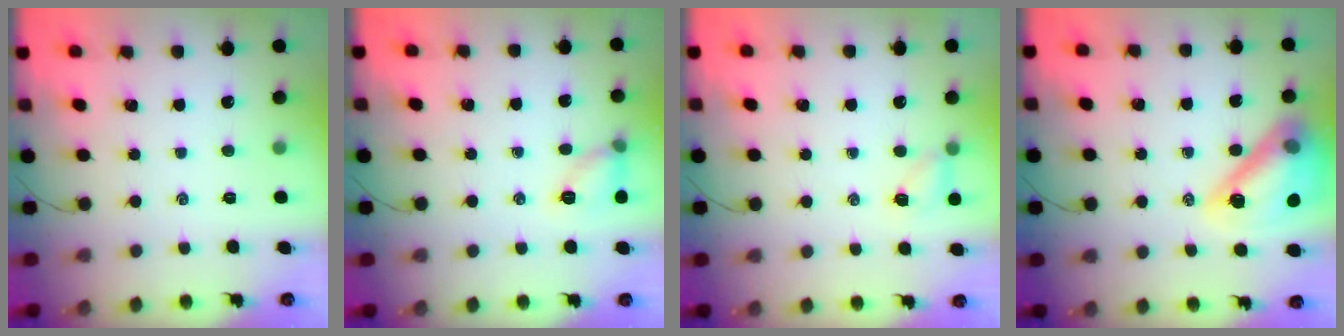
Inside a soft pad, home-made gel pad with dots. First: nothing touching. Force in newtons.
{"total": 8.3, "press": 8.3, "slide": 0.3}
{"total": 5.2, "press": 5.0, "slide": 1.6}
{"total": 20.1, "press": 19.8, "slide": 3.2}